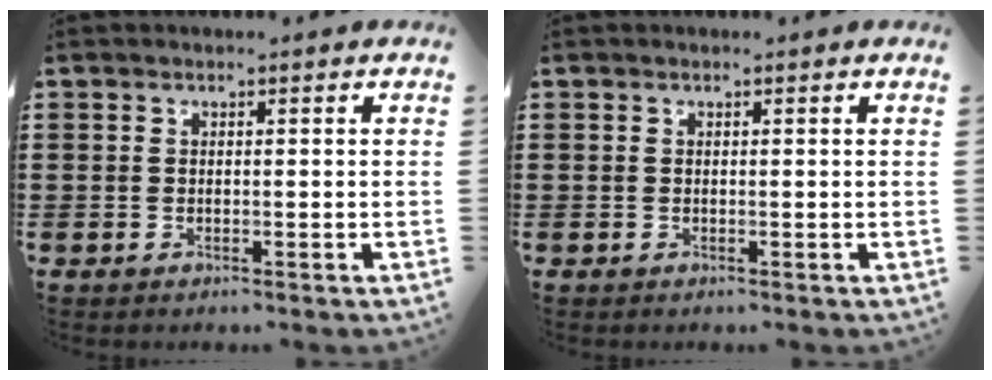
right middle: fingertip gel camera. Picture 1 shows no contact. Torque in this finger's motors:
{"motor_torque": [-0.15, 0.14, -0.02, -0.01]}